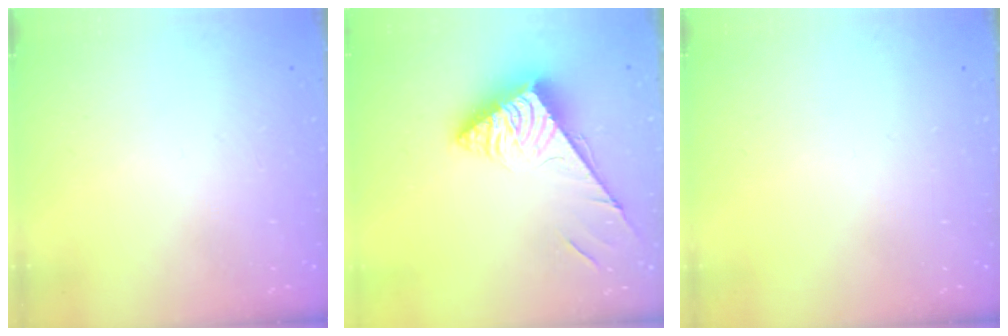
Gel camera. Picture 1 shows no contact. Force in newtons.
{"total": 6.3, "press": 6.3, "slide": 0.4}
{"total": 0.0}